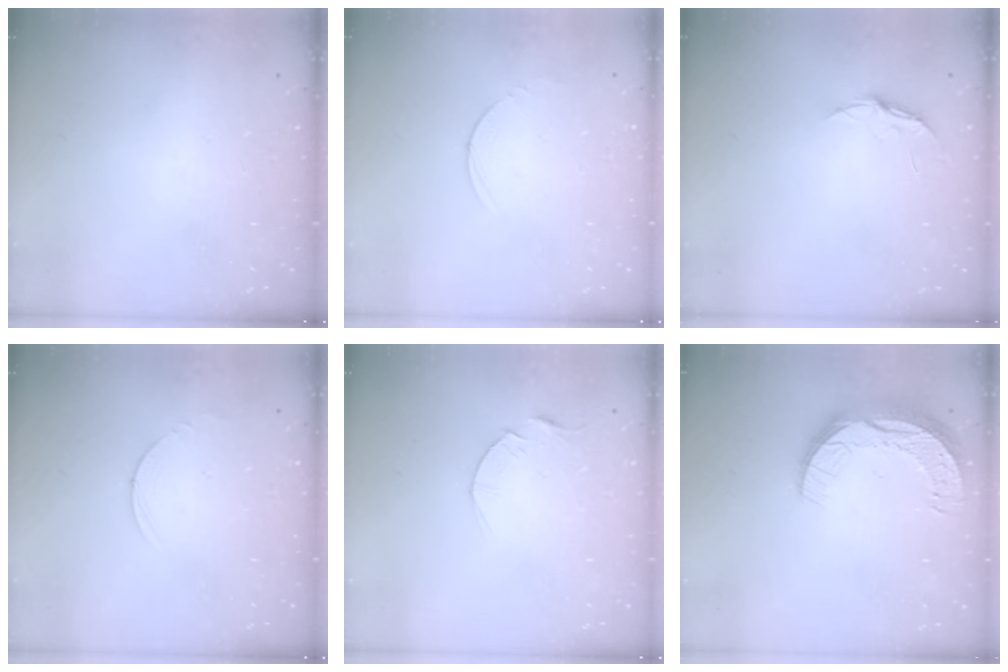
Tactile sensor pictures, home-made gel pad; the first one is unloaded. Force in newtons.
{"total": 3.0, "press": 3.0, "slide": 0.3}
{"total": 3.8, "press": 3.8, "slide": 0.3}
{"total": 3.0, "press": 3.0, "slide": 0.3}
{"total": 3.9, "press": 3.9, "slide": 0.5}
{"total": 12.5, "press": 12.5, "slide": 0.7}